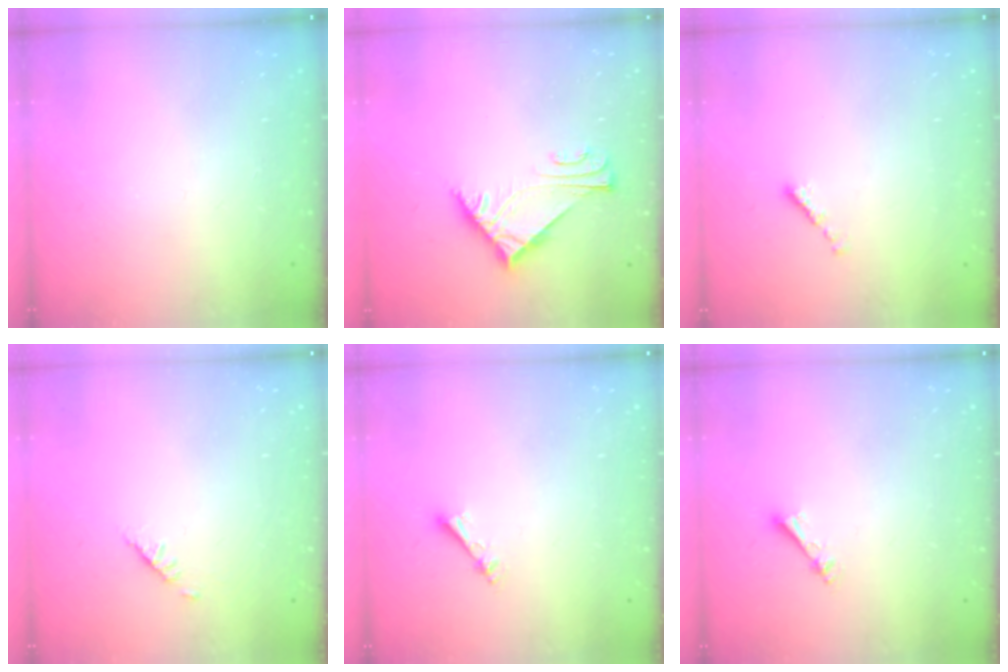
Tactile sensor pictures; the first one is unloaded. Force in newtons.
{"total": 6.0, "press": 5.9, "slide": 1.2}
{"total": 0.7, "press": 0.5, "slide": 0.4}
{"total": 1.9, "press": 1.8, "slide": 0.5}
{"total": 2.4, "press": 2.4, "slide": 0.4}
{"total": 2.4, "press": 2.4, "slide": 0.4}